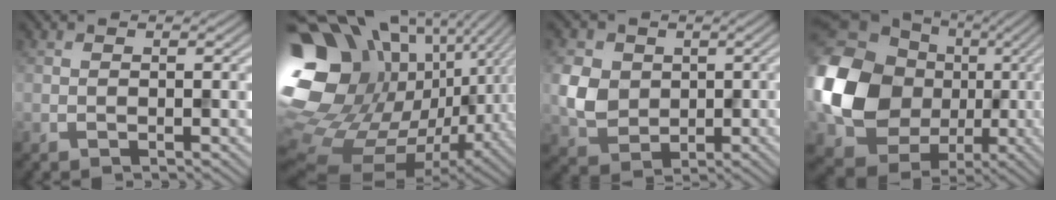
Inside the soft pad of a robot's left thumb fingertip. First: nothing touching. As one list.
[{"total": 19.5, "force": [2.8, 14.6, 12.6], "torque": [-0.287, -0.007, 0.086]}, {"total": 5.6, "force": [0.4, 5.1, 2.3], "torque": [-0.072, -0.006, 0.007]}, {"total": 17.7, "force": [-0.5, 15.4, 8.8], "torque": [-0.230, -0.021, -0.006]}]